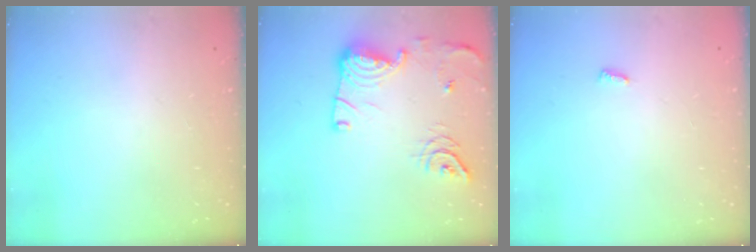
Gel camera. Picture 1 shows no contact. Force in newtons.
{"total": 16.1, "press": 15.5, "slide": 4.2}
{"total": 2.8, "press": 2.8, "slide": 0.4}